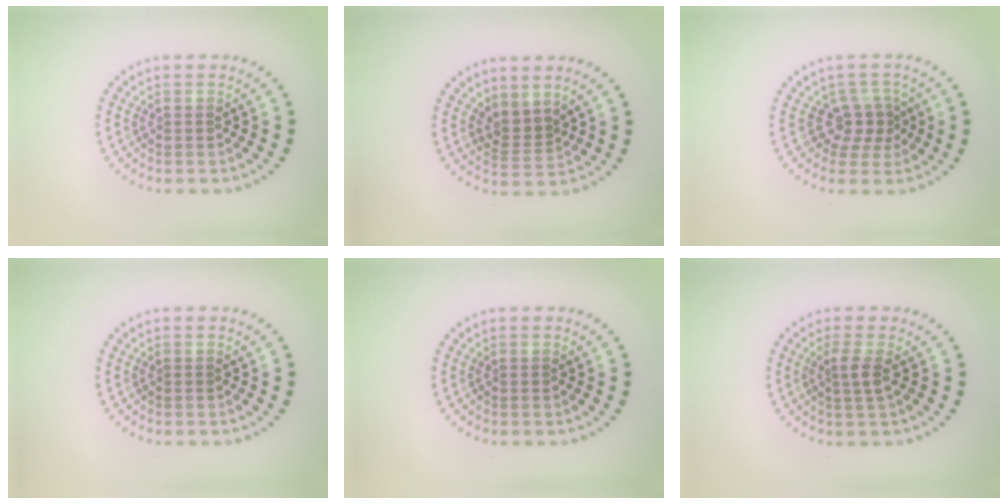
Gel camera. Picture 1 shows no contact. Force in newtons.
{"total": 2.2, "press": 1.5, "slide": 1.6}
{"total": 2.5, "press": 1.9, "slide": 1.6}
{"total": 0.0}
{"total": 0.0}
{"total": 1.8, "press": 1.3, "slide": 1.2}